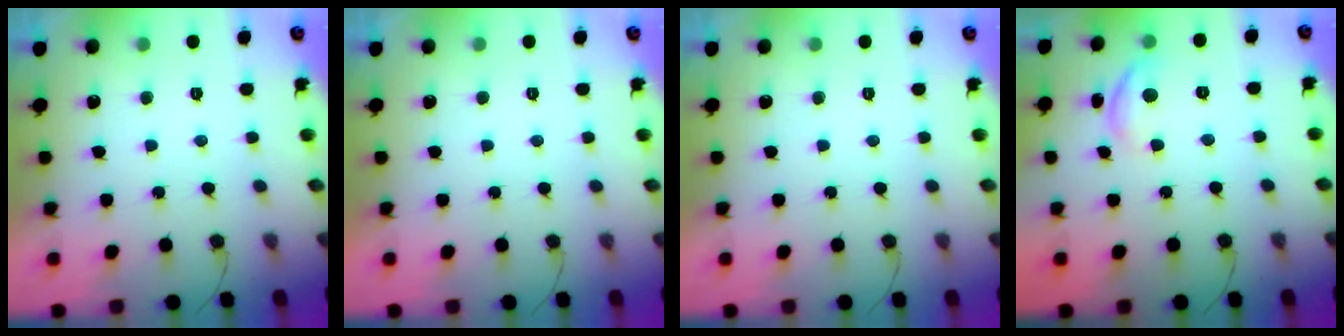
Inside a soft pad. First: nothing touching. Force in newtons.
{"total": 0.0}
{"total": 0.0}
{"total": 7.7, "press": 7.7, "slide": 0.7}